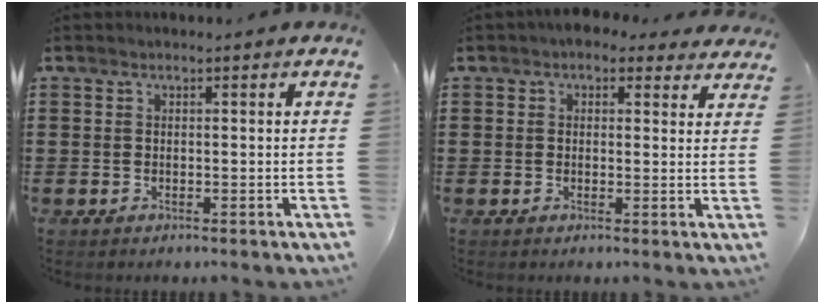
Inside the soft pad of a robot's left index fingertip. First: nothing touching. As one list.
[{"total": 2.7, "force": [2.0, 1.5, 0.8], "torque": [-0.016, 0.000, 0.035]}]